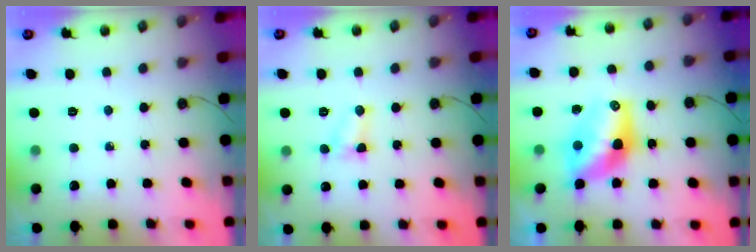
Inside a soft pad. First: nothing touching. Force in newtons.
{"total": 3.7, "press": 3.7, "slide": 0.5}
{"total": 10.5, "press": 10.4, "slide": 0.9}